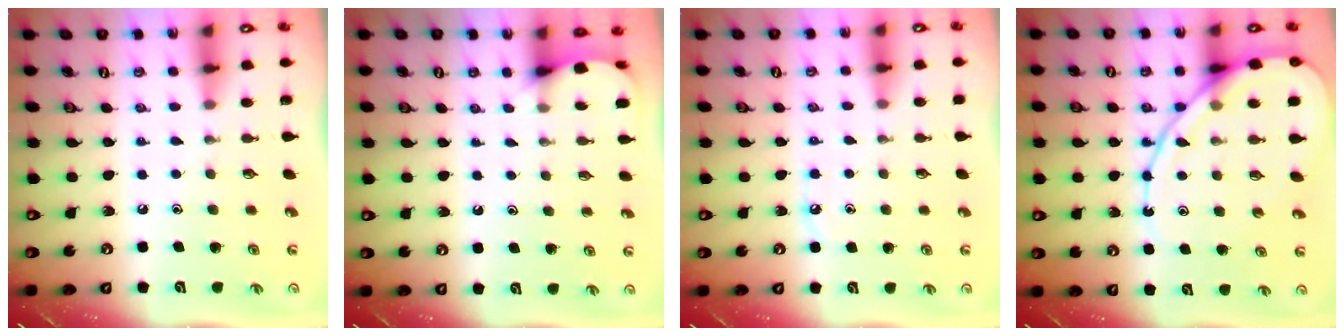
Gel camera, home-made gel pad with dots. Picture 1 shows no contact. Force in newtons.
{"total": 4.6, "press": 4.5, "slide": 0.5}
{"total": 3.9, "press": 3.9, "slide": 0.5}
{"total": 13.8, "press": 13.8, "slide": 1.3}